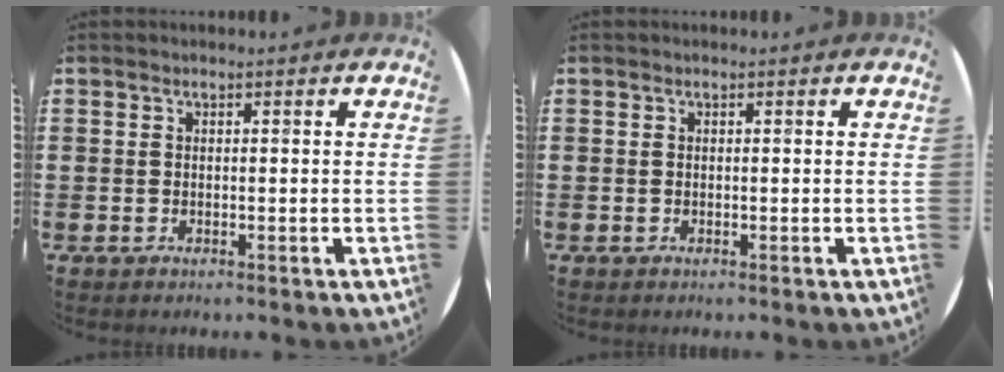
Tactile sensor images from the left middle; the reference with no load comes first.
{"total": 0.0}